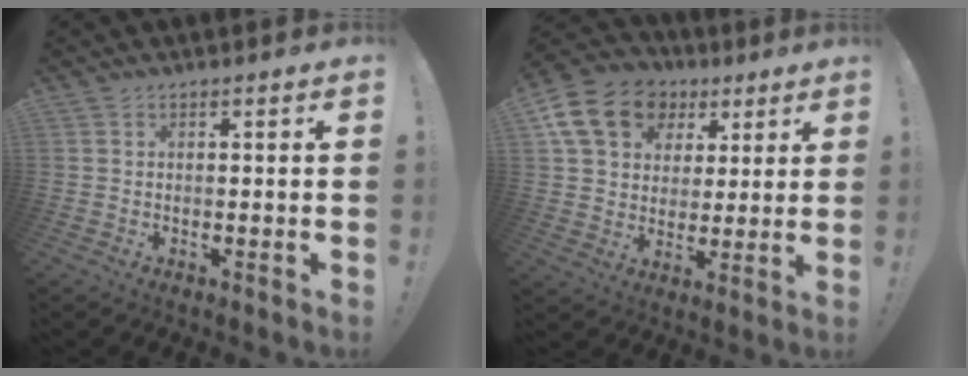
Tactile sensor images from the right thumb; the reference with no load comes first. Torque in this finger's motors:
{"motor_torque": [1.04, 1.63, 0.94, 0.32, 0.43]}